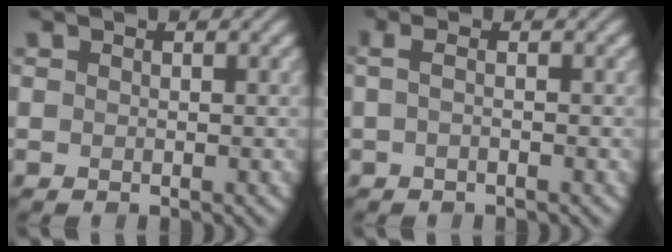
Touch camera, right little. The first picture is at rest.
{"total": 1.5, "force": [-0.3, 0.5, 1.5], "torque": [-0.024, 0.004, -0.017]}